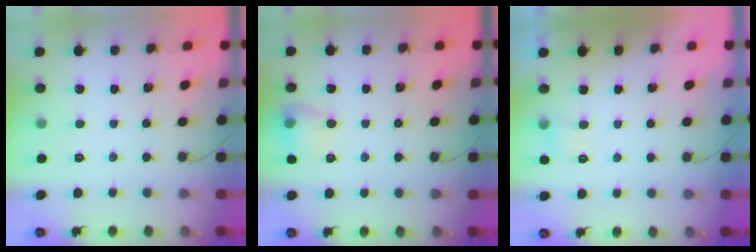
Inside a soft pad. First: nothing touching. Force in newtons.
{"total": 10.2, "press": 10.2, "slide": 0.5}
{"total": 6.8, "press": 2.7, "slide": 6.3}